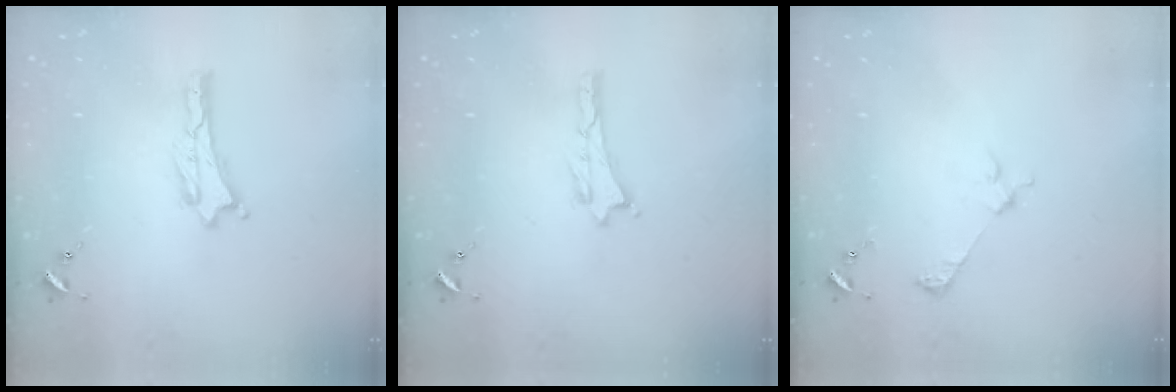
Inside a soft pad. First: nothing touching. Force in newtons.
{"total": 0.0}
{"total": 2.5, "press": 2.5, "slide": 0.2}